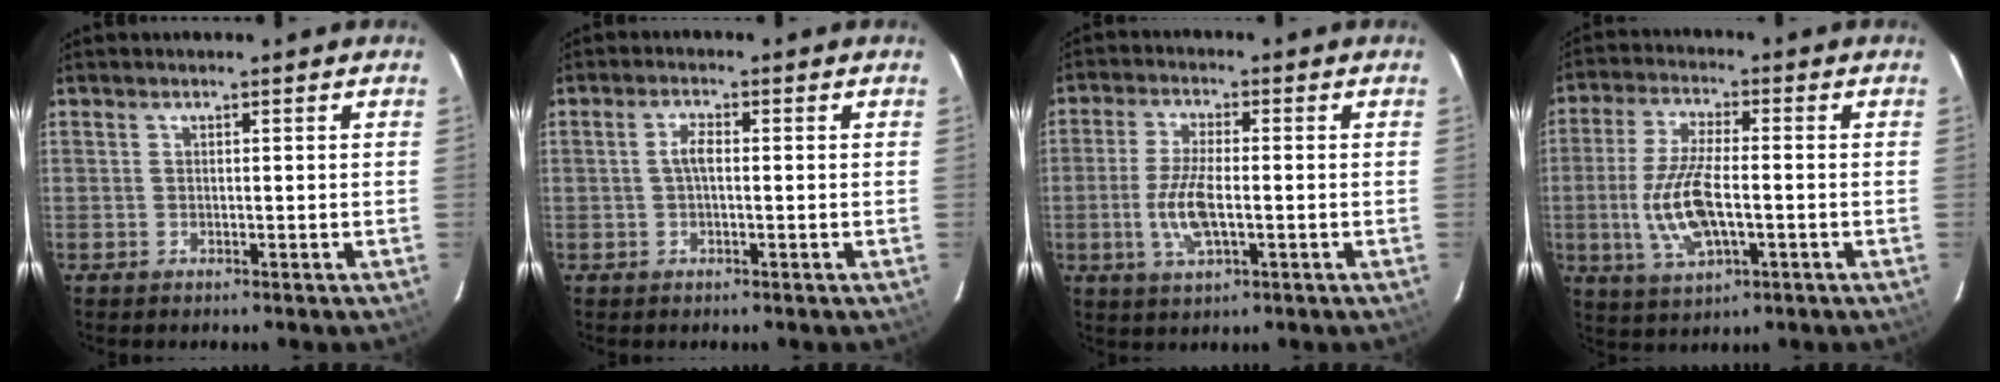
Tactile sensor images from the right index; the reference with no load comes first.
{"total": 2.3, "force": [-0.1, 0.8, 2.1], "torque": [-0.045, 0.006, -0.002]}
{"total": 7.9, "force": [-1.7, 2.6, 7.2], "torque": [-0.153, -0.006, -0.034]}
{"total": 11.6, "force": [-2.3, 4.3, 10.5], "torque": [-0.221, -0.008, -0.040]}